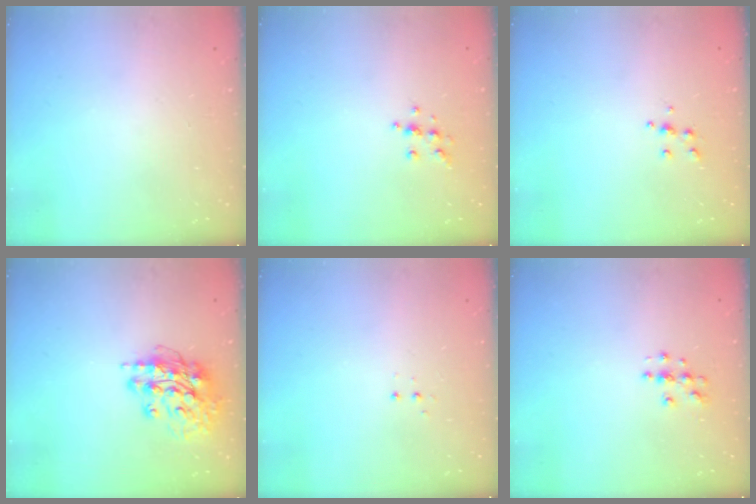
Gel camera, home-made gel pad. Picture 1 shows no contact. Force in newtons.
{"total": 5.7, "press": 5.6, "slide": 1.1}
{"total": 5.0, "press": 5.0, "slide": 0.6}
{"total": 15.0, "press": 14.9, "slide": 1.6}
{"total": 3.4, "press": 3.3, "slide": 0.7}
{"total": 3.8, "press": 3.8, "slide": 0.3}